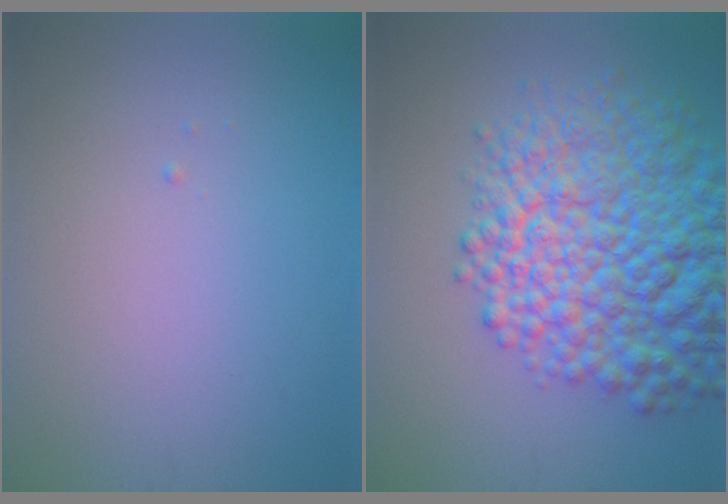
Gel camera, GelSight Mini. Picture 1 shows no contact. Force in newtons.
{"total": 11.8, "press": 11.8, "slide": 0.5}